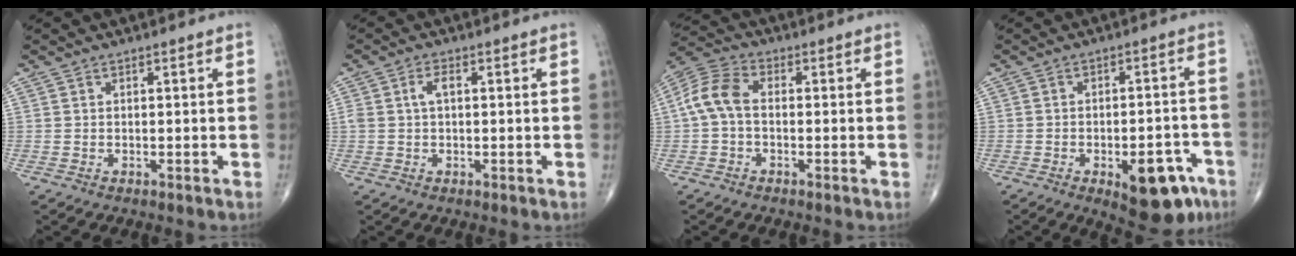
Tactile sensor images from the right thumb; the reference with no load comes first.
{"total": 2.7, "force": [0.4, 1.4, 2.3], "torque": [-0.051, 0.010, 0.008]}
{"total": 7.6, "force": [-0.3, 4.7, 5.9], "torque": [-0.126, 0.024, -0.017]}
{"total": 12.2, "force": [-6.0, 5.3, 9.2], "torque": [-0.089, 0.030, -0.070]}